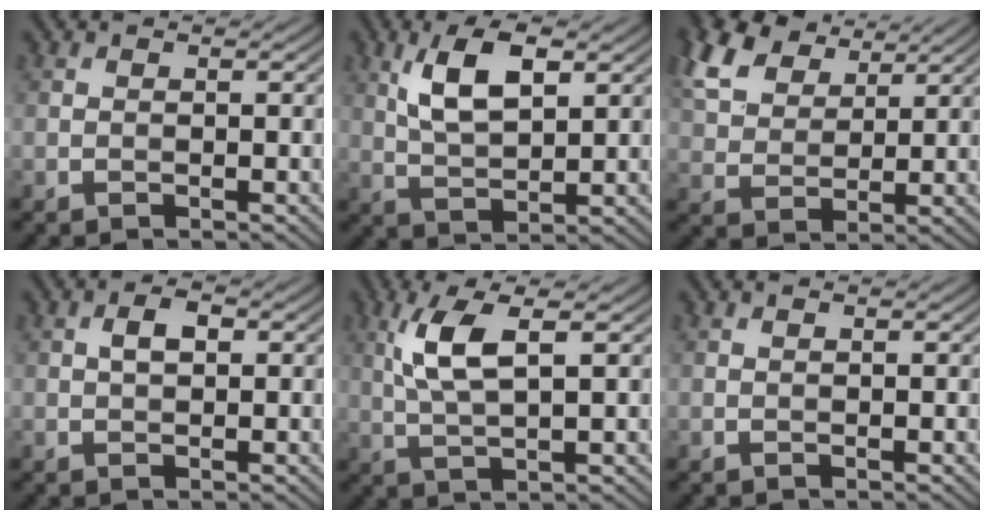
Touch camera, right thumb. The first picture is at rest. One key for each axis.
{"total": 7.0, "fx": 3.0, "fy": 2.8, "fz": 5.7, "tx": -0.119, "ty": -0.001, "tz": 0.059}
{"total": 9.7, "fx": 6.1, "fy": 5.4, "fz": 5.4, "tx": -0.150, "ty": 0.022, "tz": 0.123}
{"total": 2.3, "fx": 0.5, "fy": 1.3, "fz": 1.9, "tx": -0.035, "ty": 0.004, "tz": 0.006}
{"total": 6.4, "fx": 2.1, "fy": 1.7, "fz": 5.8, "tx": -0.129, "ty": 0.006, "tz": 0.043}
{"total": 0.0}